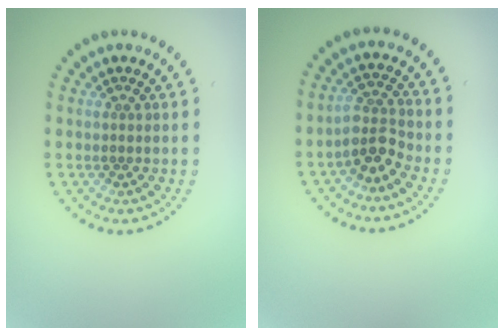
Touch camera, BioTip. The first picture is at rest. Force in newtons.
{"total": 2.8, "press": 2.4, "slide": 1.4}